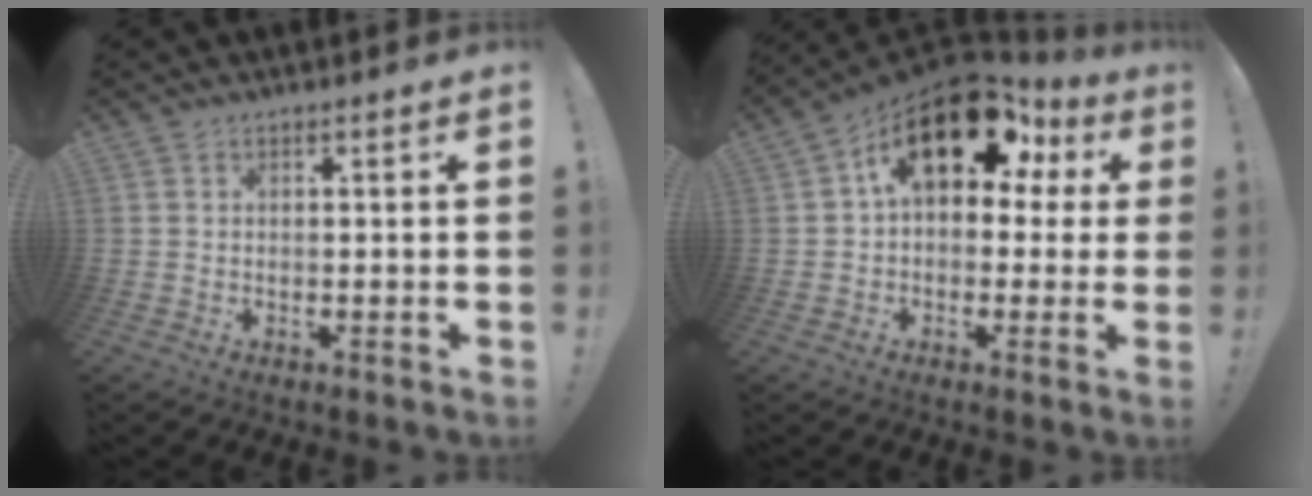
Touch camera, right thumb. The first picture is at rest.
{"total": 18.7, "force": [8.2, 10.3, 13.3], "torque": [-0.189, -0.031, 0.144]}